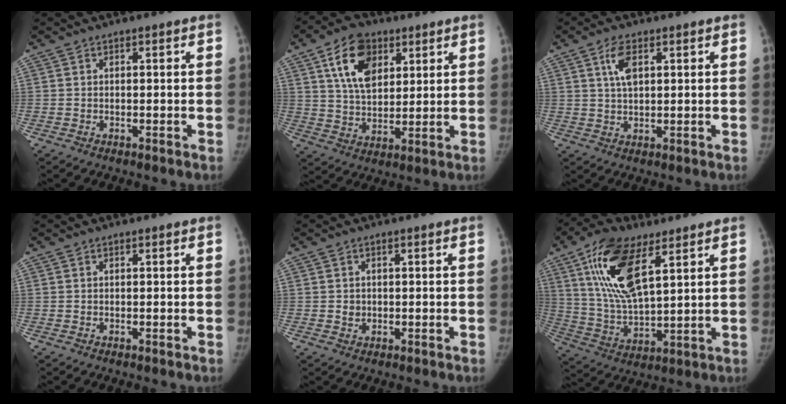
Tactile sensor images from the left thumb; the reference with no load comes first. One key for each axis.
{"total": 12.5, "fx": 5.4, "fy": 7.9, "fz": 7.9, "tx": -0.108, "ty": -0.020, "tz": 0.098}
{"total": 4.9, "fx": 2.0, "fy": 2.3, "fz": 3.8, "tx": -0.070, "ty": -0.002, "tz": 0.042}
{"total": 0.0}
{"total": 1.8, "fx": 0.0, "fy": 1.6, "fz": 0.8, "tx": -0.006, "ty": 0.002, "tz": 0.004}
{"total": 16.9, "fx": 7.9, "fy": 6.9, "fz": 13.3, "tx": -0.248, "ty": -0.024, "tz": 0.151}